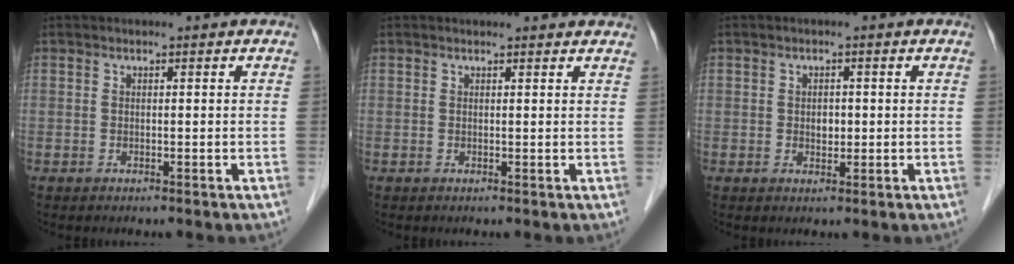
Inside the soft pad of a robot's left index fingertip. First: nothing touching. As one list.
[{"total": 4.0, "force": [3.8, 0.7, 0.7], "torque": [-0.011, 0.009, 0.032]}, {"total": 1.7, "force": [0.0, 1.2, 1.2], "torque": [-0.018, 0.001, 0.002]}]